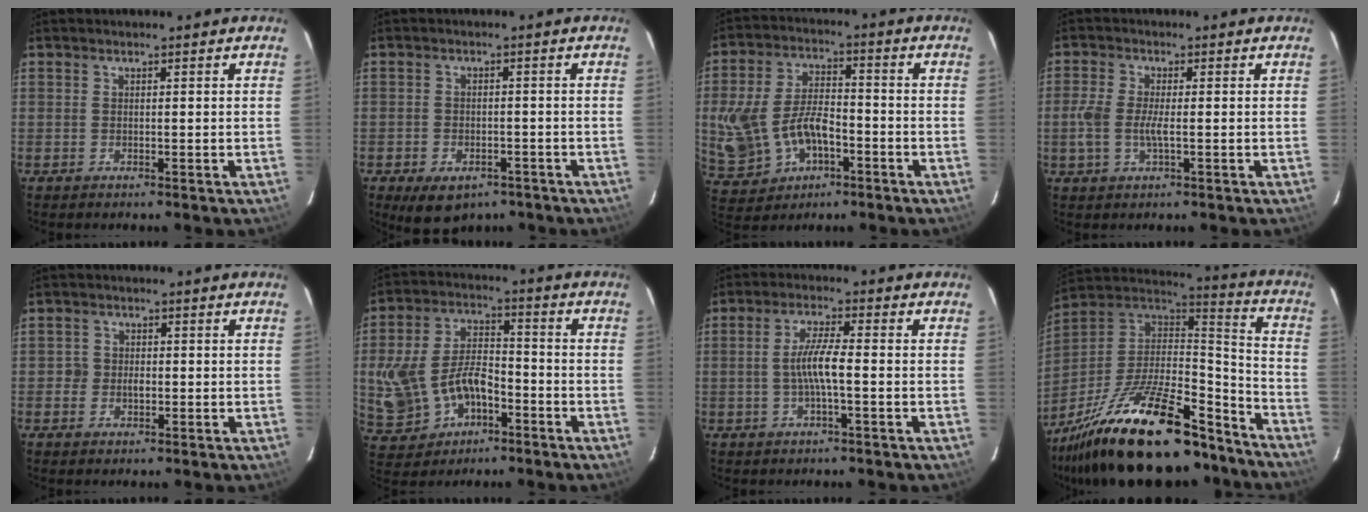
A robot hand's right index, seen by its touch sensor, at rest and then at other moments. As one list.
[{"total": 8.4, "force": [-5.4, 5.1, 4.0], "torque": [-0.084, -0.006, -0.068]}, {"total": 14.9, "force": [-3.9, 9.5, 10.8], "torque": [-0.246, 0.007, -0.049]}, {"total": 4.8, "force": [-0.9, 1.6, 4.4], "torque": [-0.098, 0.000, -0.018]}, {"total": 2.2, "force": [-0.6, 2.0, 0.6], "torque": [-0.009, 0.007, -0.012]}, {"total": 14.9, "force": [-4.7, 9.9, 10.1], "torque": [-0.233, 0.013, -0.062]}, {"total": 5.4, "force": [-1.0, 0.4, 5.3], "torque": [-0.103, 0.003, -0.019]}, {"total": 32.7, "force": [-22.9, 11.0, 20.6], "torque": [-0.372, -0.018, -0.348]}]